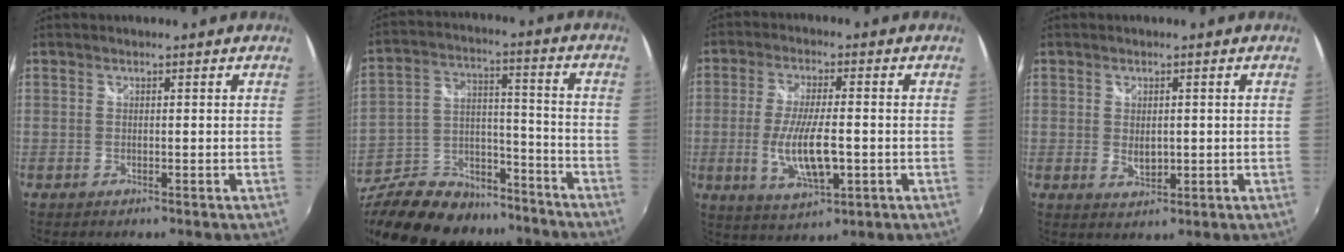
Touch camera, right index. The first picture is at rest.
{"total": 27.4, "force": [-21.6, 12.5, 11.2], "torque": [-0.253, 0.035, -0.319]}
{"total": 10.7, "force": [-2.2, 2.9, 10.1], "torque": [-0.197, -0.014, -0.035]}
{"total": 3.2, "force": [-0.1, 2.1, 2.5], "torque": [-0.040, -0.004, 0.003]}